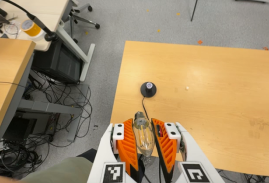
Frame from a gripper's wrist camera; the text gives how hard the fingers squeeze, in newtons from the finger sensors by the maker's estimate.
{"total": 19.5, "left": 21.2, "right": 17.9}